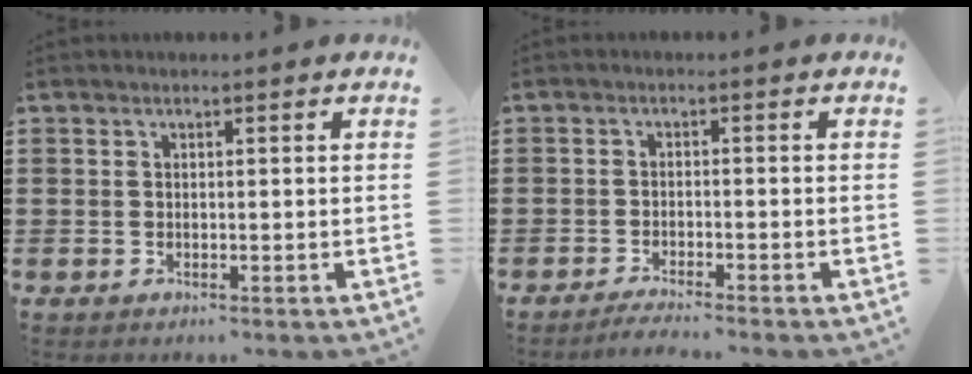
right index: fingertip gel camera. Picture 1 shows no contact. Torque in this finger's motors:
{"motor_torque": [-0.64, 0.67, 0.00, -0.01]}